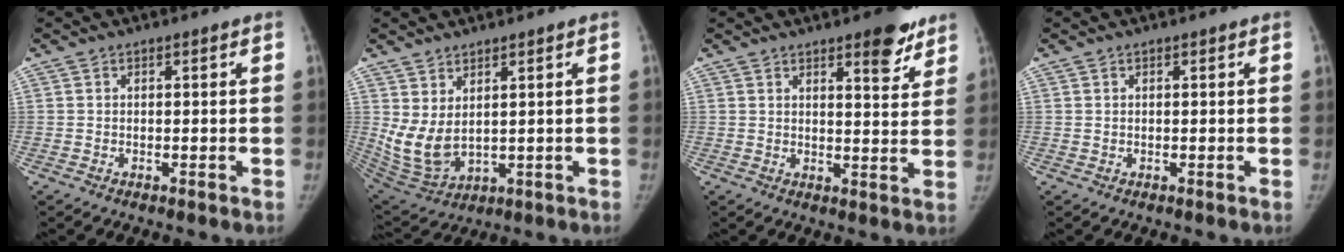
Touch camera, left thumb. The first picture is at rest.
{"total": 8.8, "force": [2.5, 4.7, 7.0], "torque": [-0.140, -0.021, 0.071]}
{"total": 7.6, "force": [5.1, 2.3, 5.1], "torque": [-0.044, -0.031, 0.066]}
{"total": 0.0}